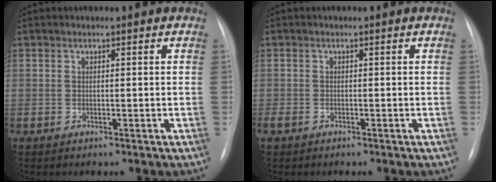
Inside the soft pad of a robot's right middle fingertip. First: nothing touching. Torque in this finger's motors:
{"motor_torque": [0.69, -1.45, 1.01, 0.21]}